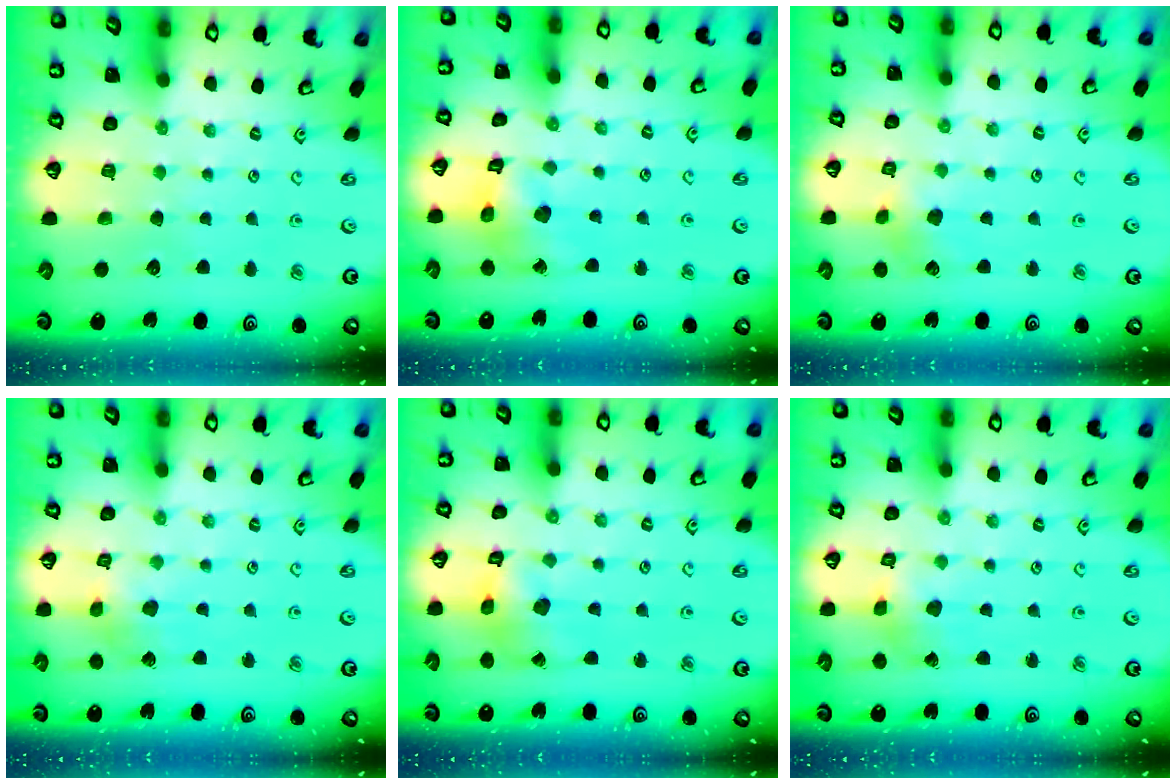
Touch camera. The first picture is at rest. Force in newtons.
{"total": 11.3, "press": 11.2, "slide": 1.4}
{"total": 4.1, "press": 4.1, "slide": 0.3}
{"total": 5.0, "press": 4.9, "slide": 0.5}
{"total": 8.9, "press": 8.8, "slide": 1.0}
{"total": 2.4, "press": 2.4, "slide": 0.5}